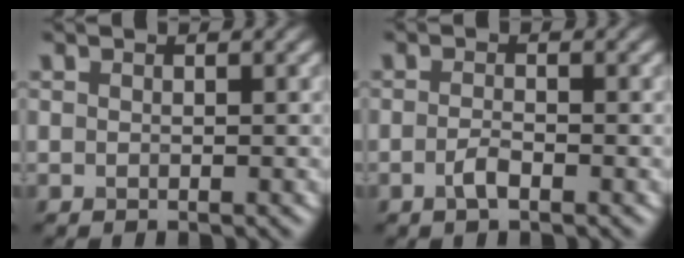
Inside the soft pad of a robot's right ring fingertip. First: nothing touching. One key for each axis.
{"total": 1.5, "fx": -0.8, "fy": 0.5, "fz": 1.2, "tx": -0.026, "ty": 0.000, "tz": -0.017}